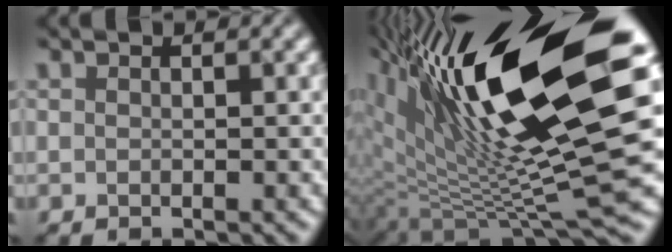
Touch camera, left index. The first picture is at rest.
{"total": 17.1, "force": [5.7, 4.8, 15.4], "torque": [-0.281, -0.002, 0.121]}